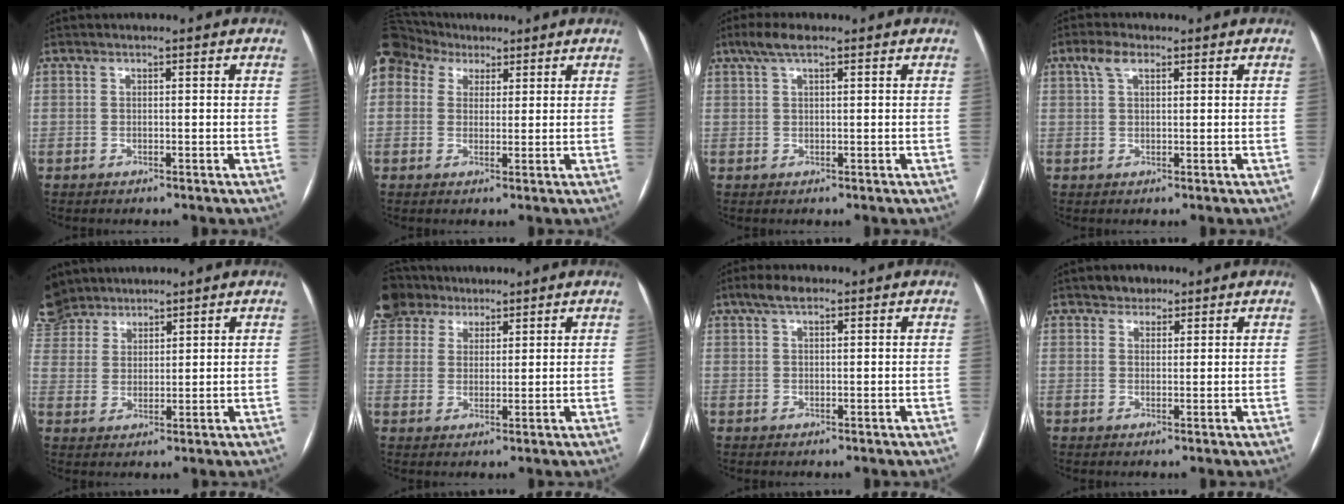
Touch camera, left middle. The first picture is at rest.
{"total": 10.4, "force": [6.0, 7.6, 3.8], "torque": [-0.121, 0.057, 0.118]}
{"total": 3.6, "force": [2.3, 0.8, 2.7], "torque": [-0.059, 0.020, 0.046]}
{"total": 3.1, "force": [1.7, 1.3, 2.3], "torque": [-0.054, 0.019, 0.036]}
{"total": 9.1, "force": [8.3, 3.6, 1.2], "torque": [-0.052, 0.009, 0.179]}
{"total": 6.3, "force": [5.3, 3.4, 0.6], "torque": [-0.016, 0.019, 0.108]}
{"total": 3.3, "force": [2.2, 1.1, 2.2], "torque": [-0.049, 0.016, 0.042]}
{"total": 2.7, "force": [2.0, 1.8, 0.5], "torque": [-0.006, 0.008, 0.029]}